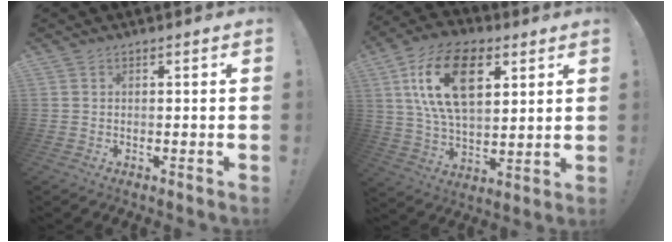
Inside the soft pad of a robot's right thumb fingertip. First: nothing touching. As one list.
[{"total": 20.2, "force": [8.0, 11.7, 14.4], "torque": [-0.256, -0.021, 0.137]}]